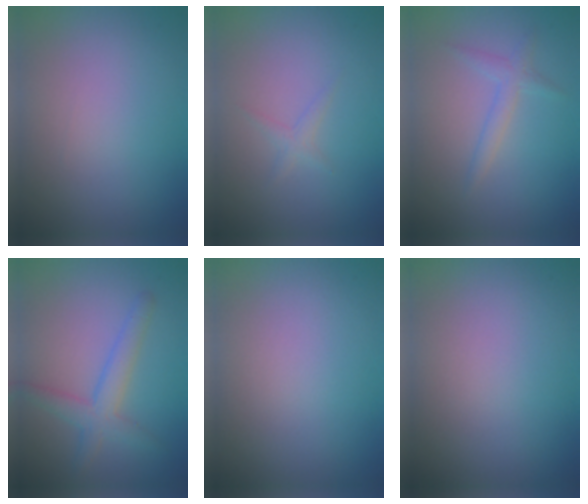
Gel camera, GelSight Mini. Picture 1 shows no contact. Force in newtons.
{"total": 0.9, "press": 0.9, "slide": 0.0}
{"total": 1.5, "press": 1.5, "slide": 0.1}
{"total": 3.0, "press": 3.0, "slide": 0.2}
{"total": 0.0}
{"total": 0.0}